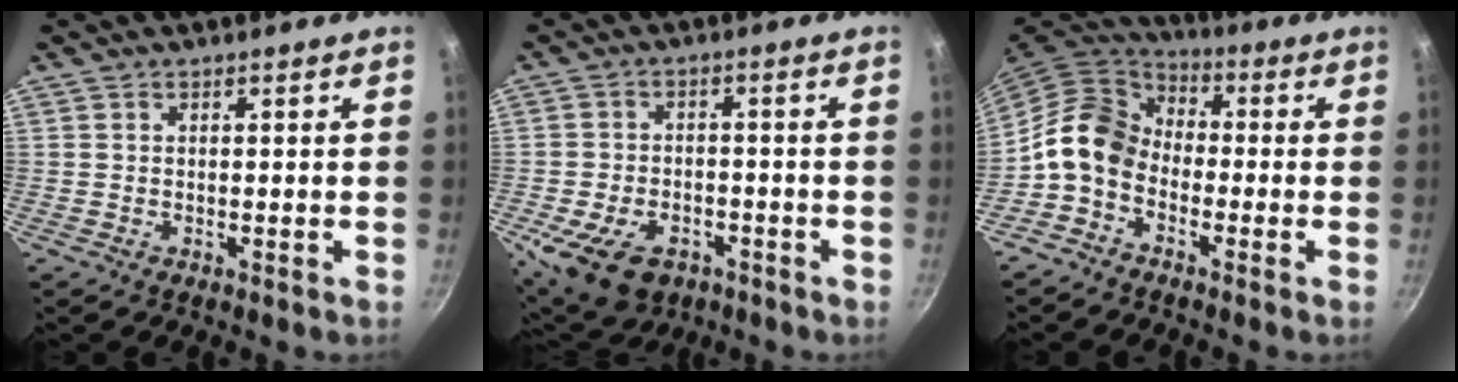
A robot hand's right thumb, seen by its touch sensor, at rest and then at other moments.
{"total": 12.1, "force": [-5.4, 7.8, 7.5], "torque": [-0.121, 0.011, -0.082]}
{"total": 10.5, "force": [-2.9, 7.8, 6.3], "torque": [-0.094, 0.046, -0.082]}